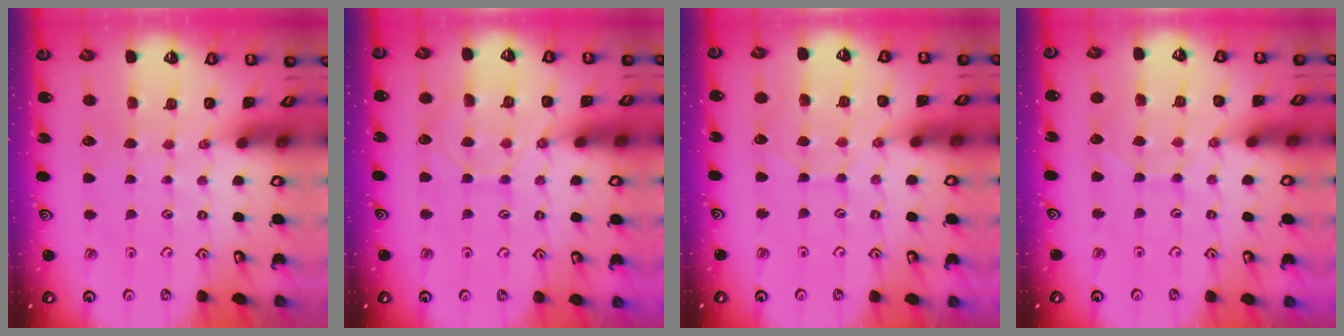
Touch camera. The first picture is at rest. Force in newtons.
{"total": 7.0, "press": 6.9, "slide": 0.7}
{"total": 6.3, "press": 6.2, "slide": 0.6}
{"total": 4.8, "press": 4.8, "slide": 0.4}